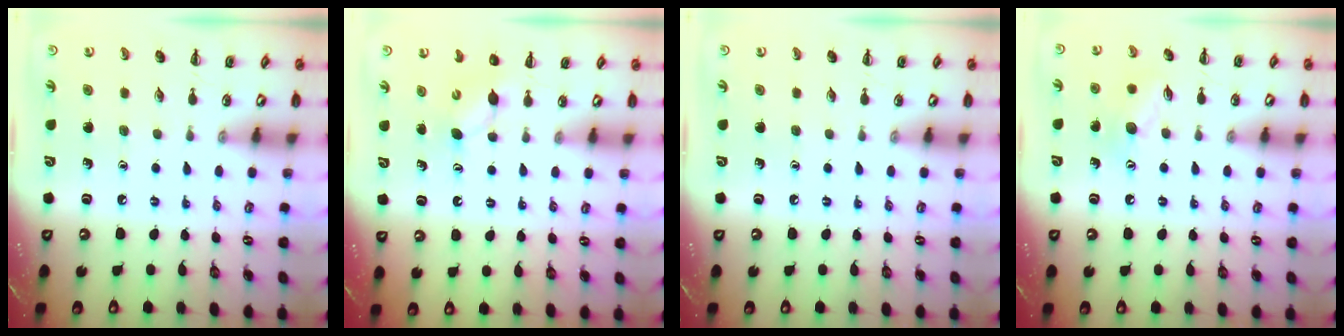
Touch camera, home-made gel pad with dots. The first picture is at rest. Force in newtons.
{"total": 3.6, "press": 3.5, "slide": 0.8}
{"total": 0.0}
{"total": 8.5, "press": 8.5, "slide": 0.7}